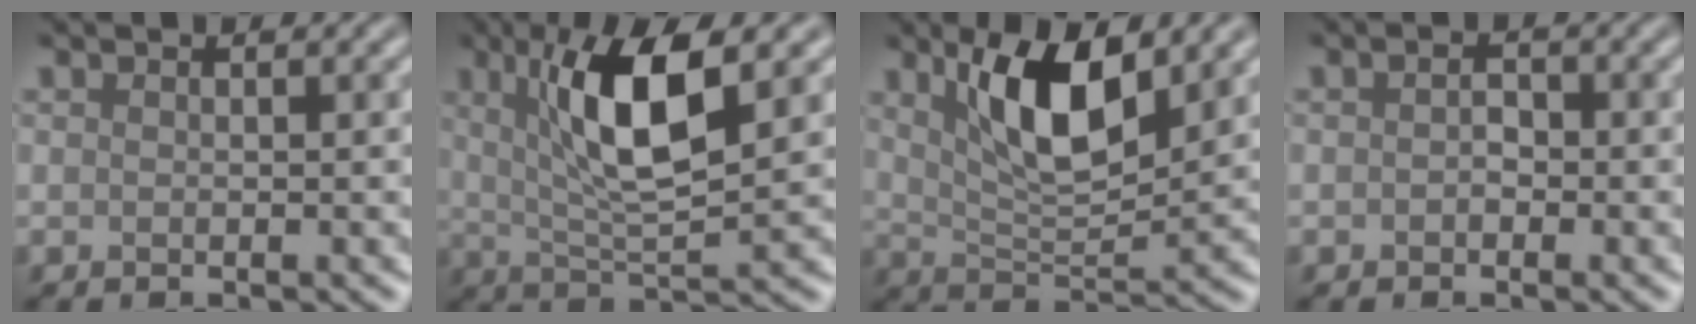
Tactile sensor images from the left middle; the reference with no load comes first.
{"total": 7.8, "force": [2.6, 2.0, 7.1], "torque": [-0.121, -0.002, 0.047]}
{"total": 7.2, "force": [3.2, 2.6, 5.9], "torque": [-0.111, -0.001, 0.056]}
{"total": 1.0, "force": [-0.2, 0.7, 0.6], "torque": [-0.014, 0.000, -0.005]}